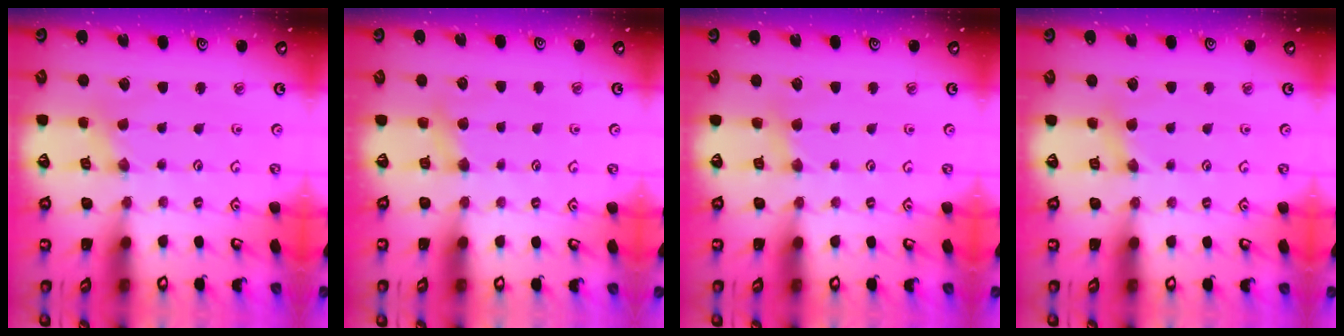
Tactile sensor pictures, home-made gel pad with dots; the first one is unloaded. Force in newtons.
{"total": 3.4, "press": 3.3, "slide": 0.6}
{"total": 3.7, "press": 3.6, "slide": 0.6}
{"total": 2.5, "press": 2.5, "slide": 0.4}